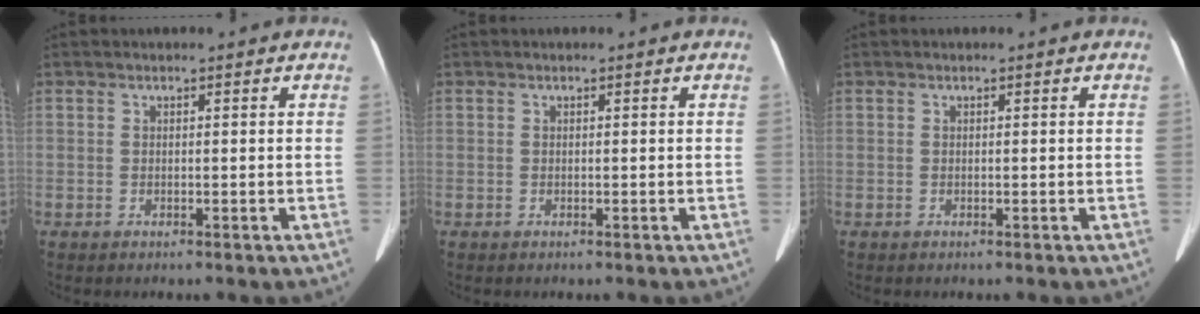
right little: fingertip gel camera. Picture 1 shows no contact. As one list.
[{"total": 0.0}, {"total": 0.0}]